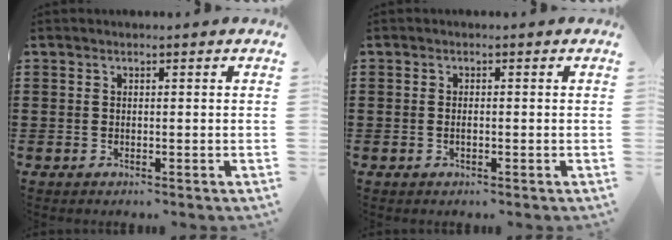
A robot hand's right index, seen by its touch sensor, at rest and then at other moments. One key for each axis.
{"total": 0.9, "fx": -0.2, "fy": 0.1, "fz": 0.9, "tx": -0.019, "ty": -0.008, "tz": -0.002}